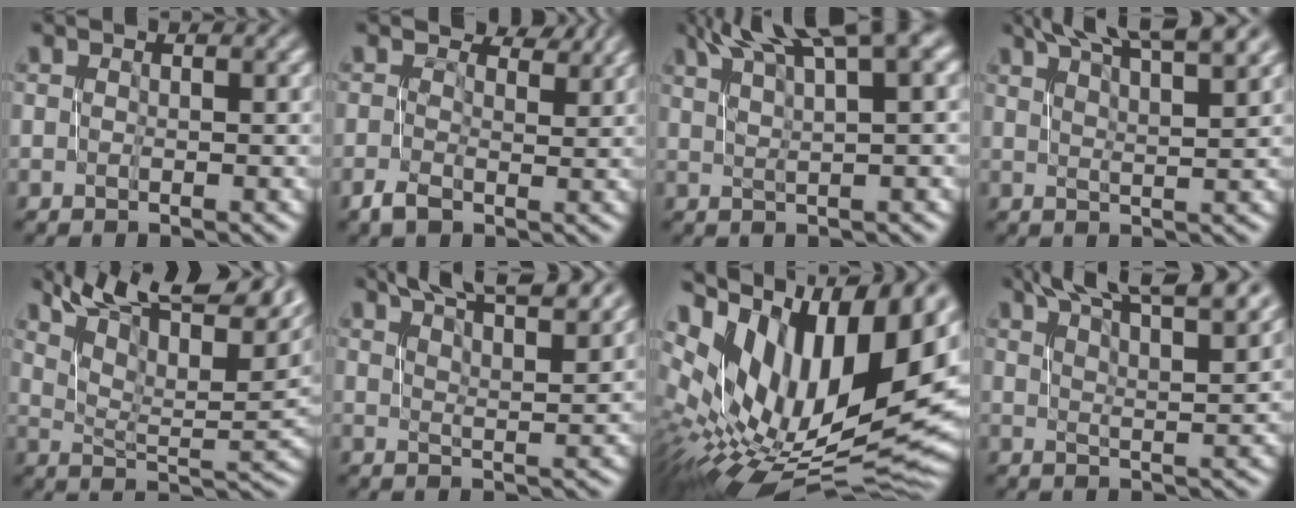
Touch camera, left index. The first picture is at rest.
{"total": 3.2, "force": [0.8, 2.4, 2.1], "torque": [-0.036, 0.005, 0.006]}
{"total": 8.3, "force": [5.0, 1.6, 6.4], "torque": [-0.075, 0.028, 0.081]}
{"total": 9.2, "force": [6.9, 1.8, 5.9], "torque": [-0.062, 0.025, 0.074]}
{"total": 13.7, "force": [9.0, 4.3, 9.3], "torque": [-0.146, 0.046, 0.140]}
{"total": 9.9, "force": [7.8, 2.2, 5.7], "torque": [-0.055, 0.019, 0.081]}
{"total": 17.2, "force": [7.1, 8.7, 13.0], "torque": [-0.222, 0.031, 0.130]}
{"total": 11.4, "force": [8.6, 2.6, 7.1], "torque": [-0.083, 0.028, 0.091]}